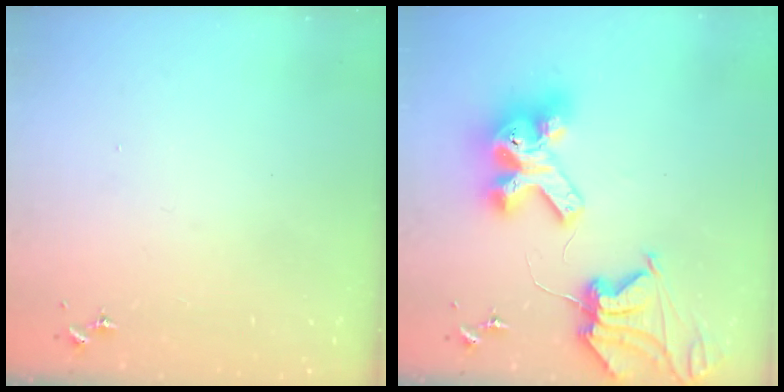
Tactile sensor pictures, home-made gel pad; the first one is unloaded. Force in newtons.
{"total": 16.8, "press": 16.7, "slide": 2.2}